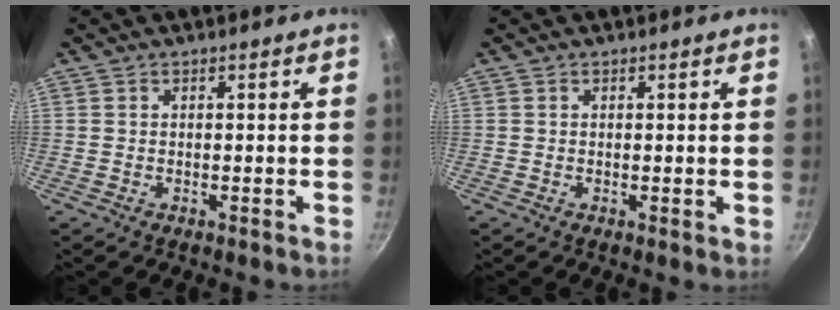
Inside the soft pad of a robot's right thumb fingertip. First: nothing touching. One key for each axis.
{"total": 0.5, "fx": 0.1, "fy": 0.1, "fz": 0.5, "tx": -0.006, "ty": -0.002, "tz": 0.000}